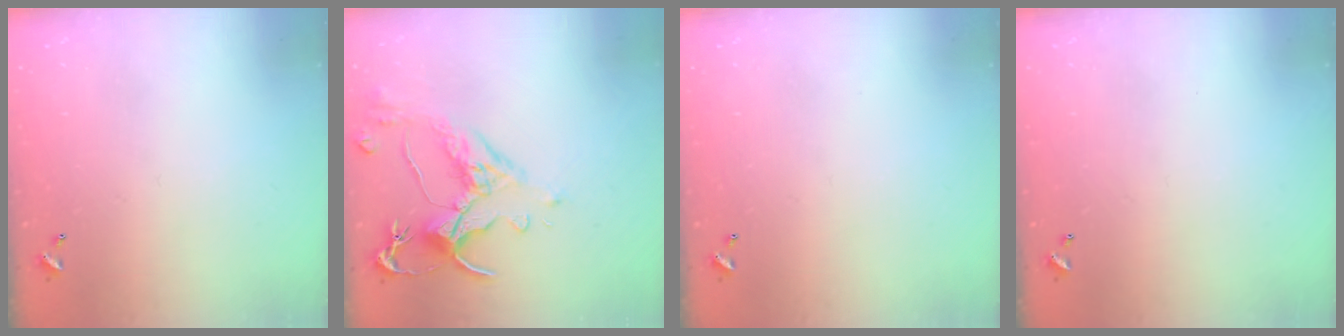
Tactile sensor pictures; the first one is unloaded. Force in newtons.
{"total": 3.1, "press": 2.7, "slide": 1.4}
{"total": 0.0}
{"total": 0.0}